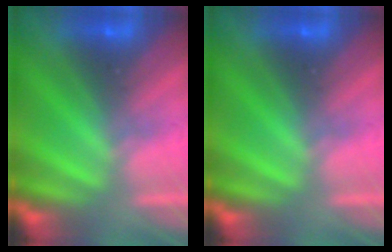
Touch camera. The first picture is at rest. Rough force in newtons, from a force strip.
{"total": 0.0}